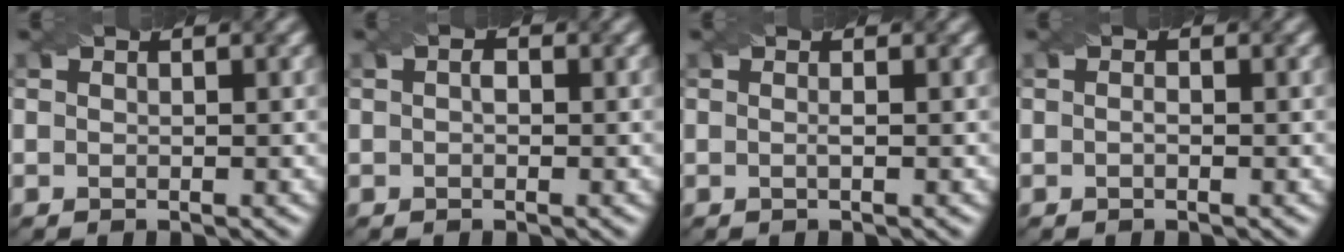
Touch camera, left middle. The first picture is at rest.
{"total": 0.9, "force": [0.0, 0.5, 0.7], "torque": [-0.010, -0.001, 0.000]}
{"total": 0.6, "force": [-0.2, 0.0, 0.5], "torque": [-0.012, -0.002, -0.005]}
{"total": 0.6, "force": [-0.2, 0.2, 0.5], "torque": [-0.012, 0.000, -0.004]}